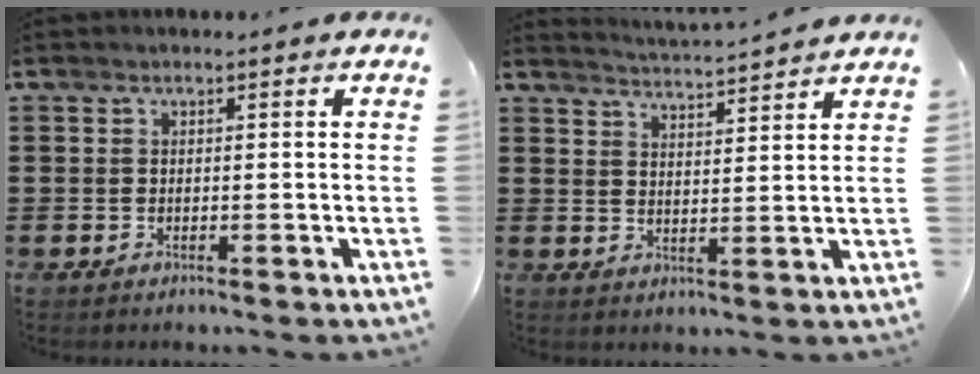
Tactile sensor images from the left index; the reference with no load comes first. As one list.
[{"total": 3.4, "force": [3.3, -0.9, 0.0], "torque": [-0.013, -0.025, 0.055]}]